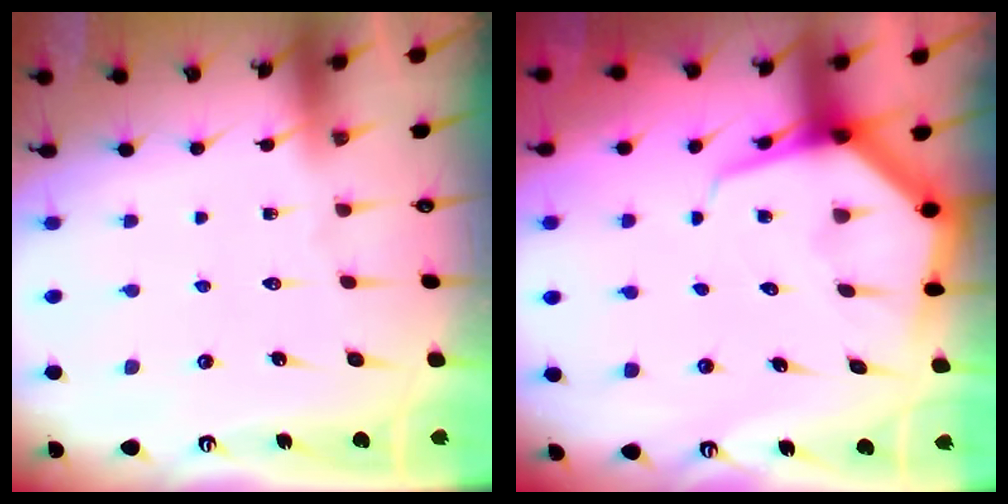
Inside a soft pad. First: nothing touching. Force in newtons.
{"total": 7.6, "press": 7.6, "slide": 0.9}